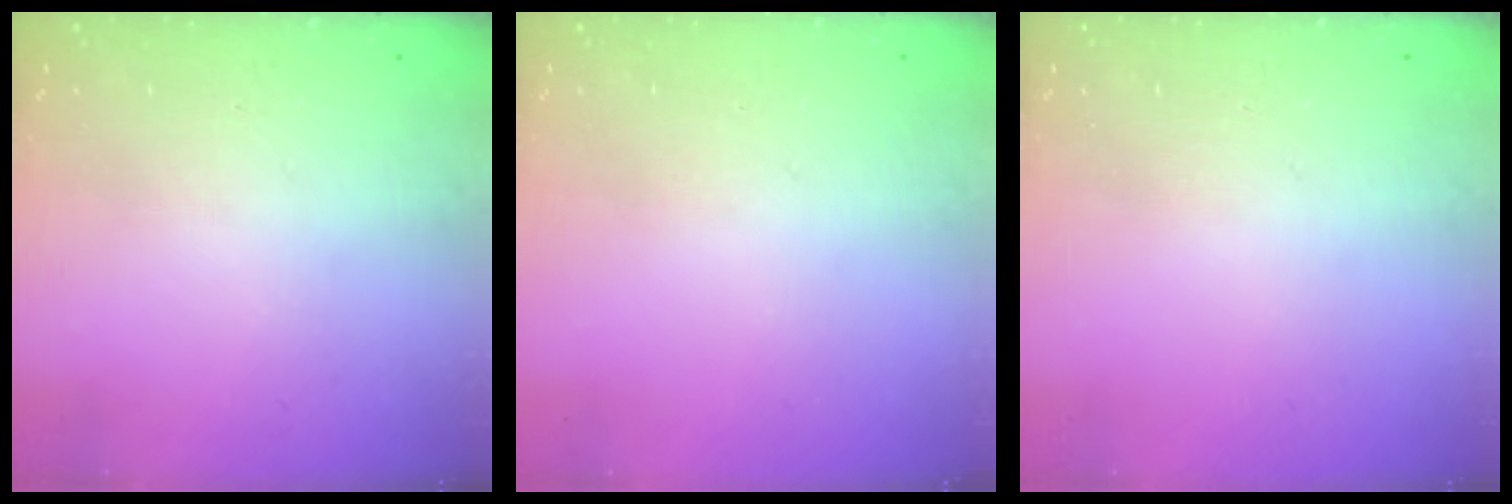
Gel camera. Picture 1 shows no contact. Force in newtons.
{"total": 0.0}
{"total": 0.0}